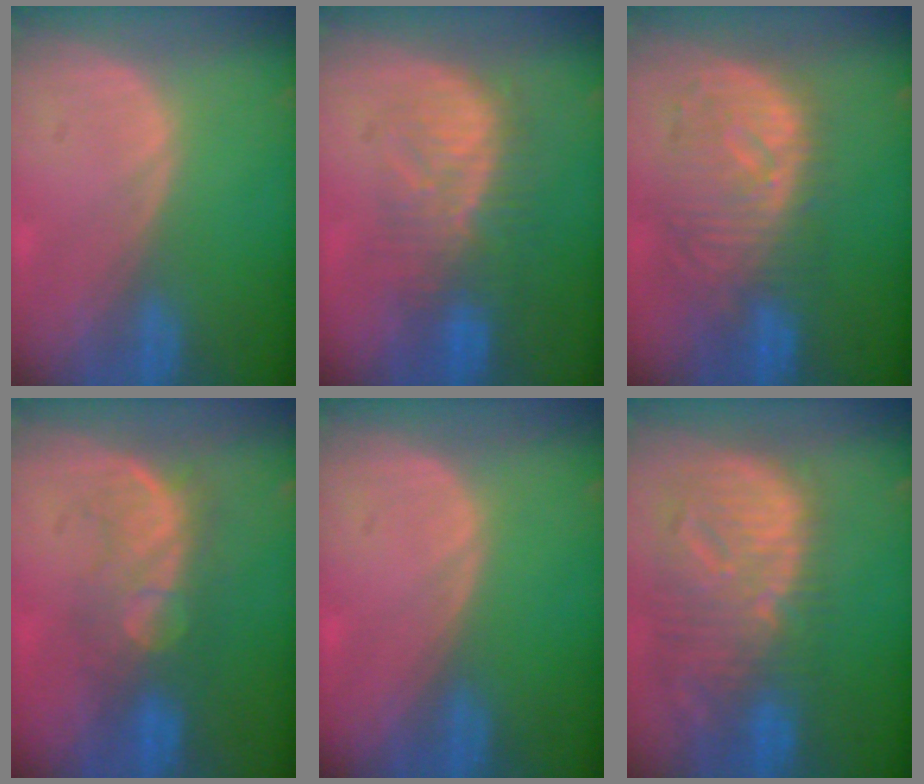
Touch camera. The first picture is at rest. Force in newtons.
{"total": 8.4, "press": 8.2, "slide": 1.9}
{"total": 10.6, "press": 9.4, "slide": 4.8}
{"total": 7.7, "press": 7.4, "slide": 2.2}
{"total": 0.0}
{"total": 12.7, "press": 11.0, "slide": 6.4}